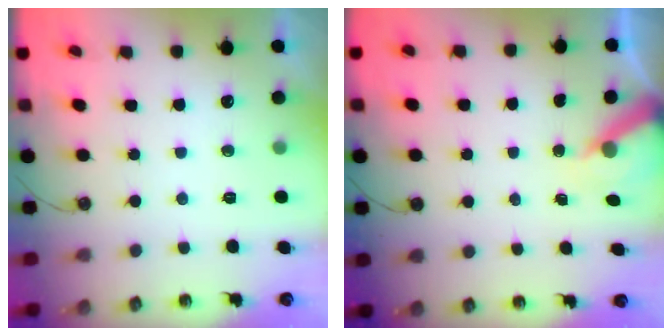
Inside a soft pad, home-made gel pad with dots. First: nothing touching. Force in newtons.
{"total": 6.8, "press": 6.8, "slide": 0.4}